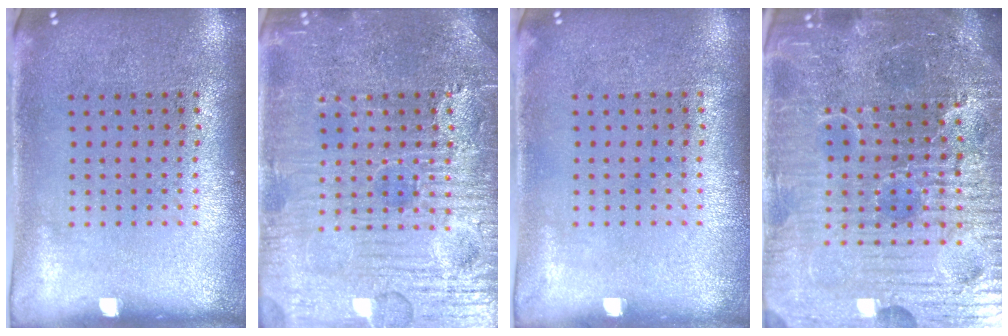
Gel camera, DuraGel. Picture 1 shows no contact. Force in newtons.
{"total": 4.8, "press": 4.8, "slide": 0.5}
{"total": 0.0}
{"total": 6.9, "press": 6.2, "slide": 3.1}